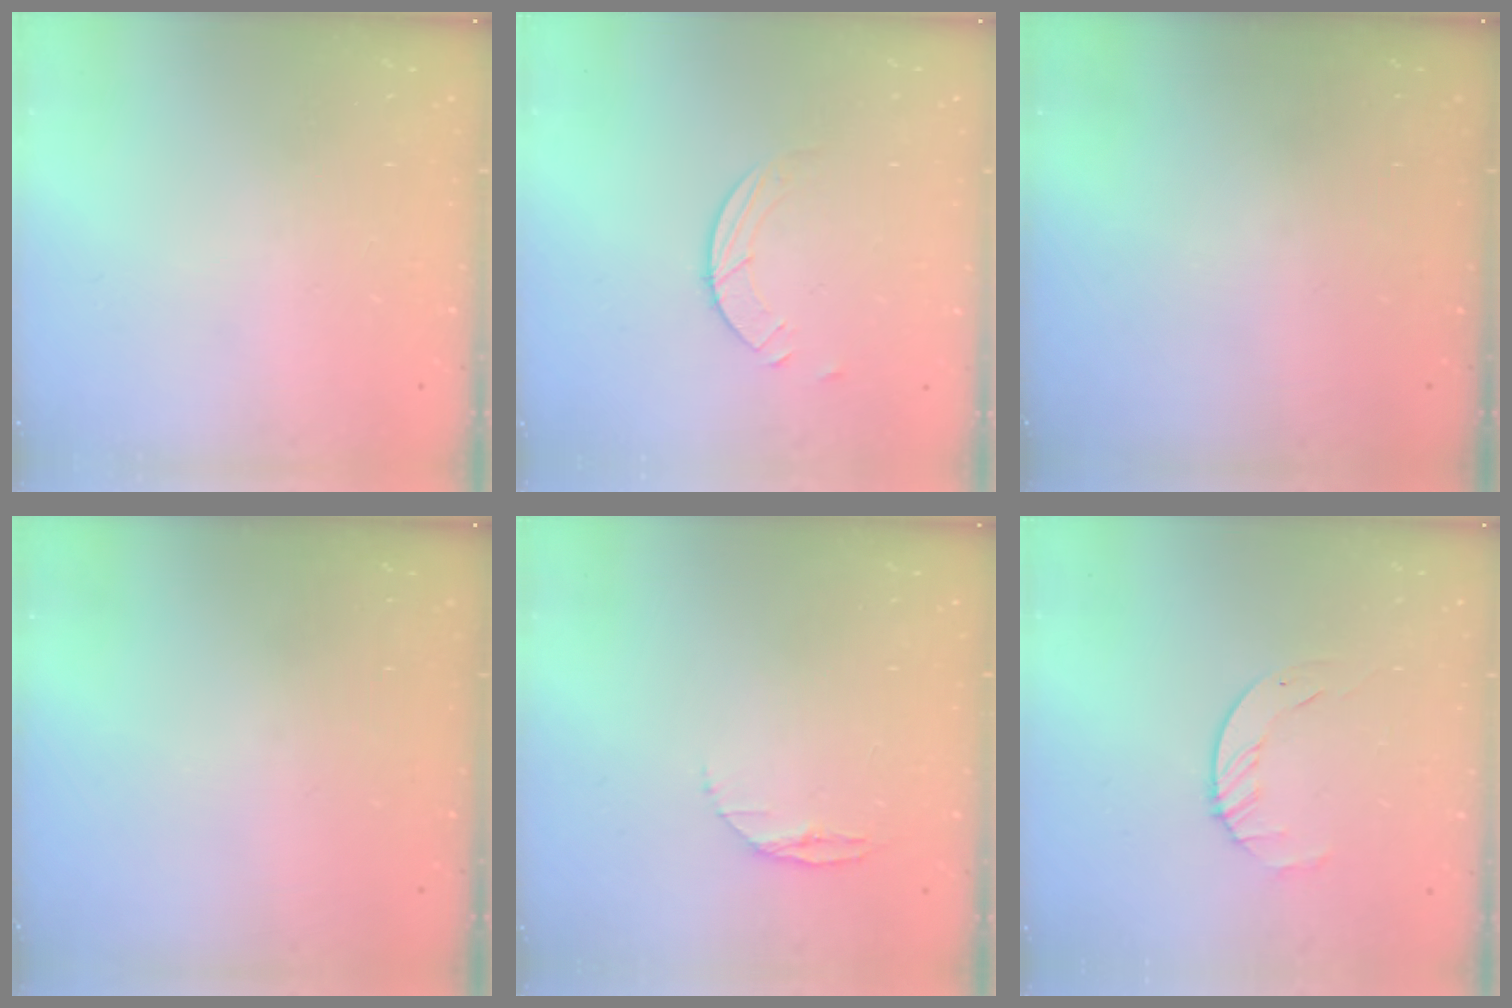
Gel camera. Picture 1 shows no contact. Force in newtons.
{"total": 2.5, "press": 2.4, "slide": 0.2}
{"total": 0.0}
{"total": 0.0}
{"total": 3.4, "press": 3.4, "slide": 0.4}
{"total": 3.5, "press": 3.4, "slide": 0.4}